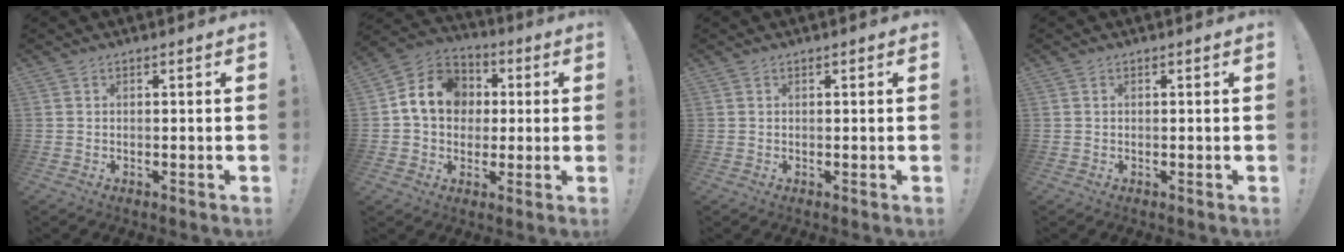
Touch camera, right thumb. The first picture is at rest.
{"total": 13.5, "force": [2.2, 11.5, 6.8], "torque": [-0.090, 0.008, 0.049]}
{"total": 0.0}
{"total": 0.0}